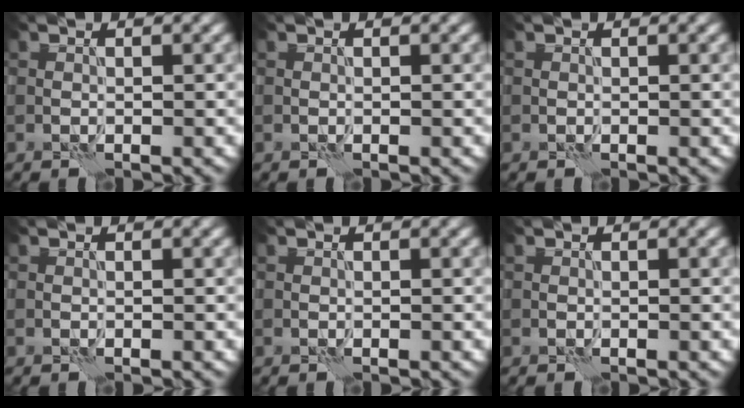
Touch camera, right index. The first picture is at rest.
{"total": 0.0}
{"total": 0.0}
{"total": 0.0}
{"total": 0.0}
{"total": 0.0}